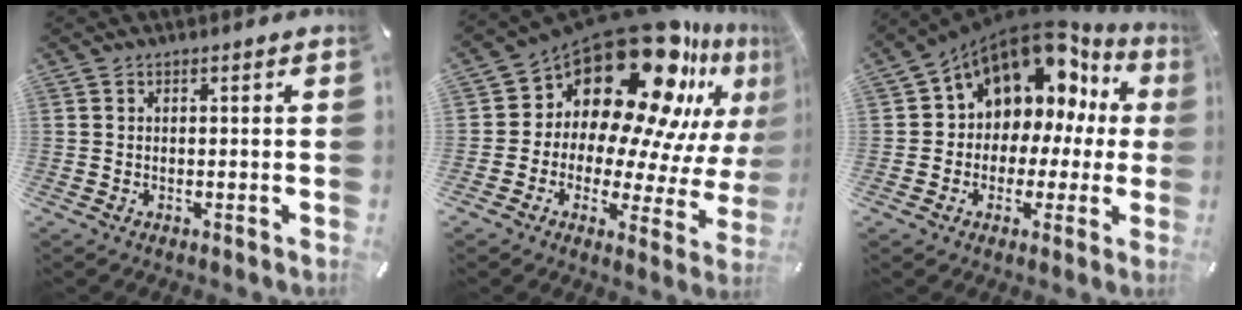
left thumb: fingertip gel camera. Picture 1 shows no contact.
{"total": 24.3, "force": [16.8, 12.1, 12.7], "torque": [-0.200, -0.157, 0.292]}
{"total": 12.0, "force": [7.2, 8.5, 4.4], "torque": [-0.070, -0.070, 0.126]}